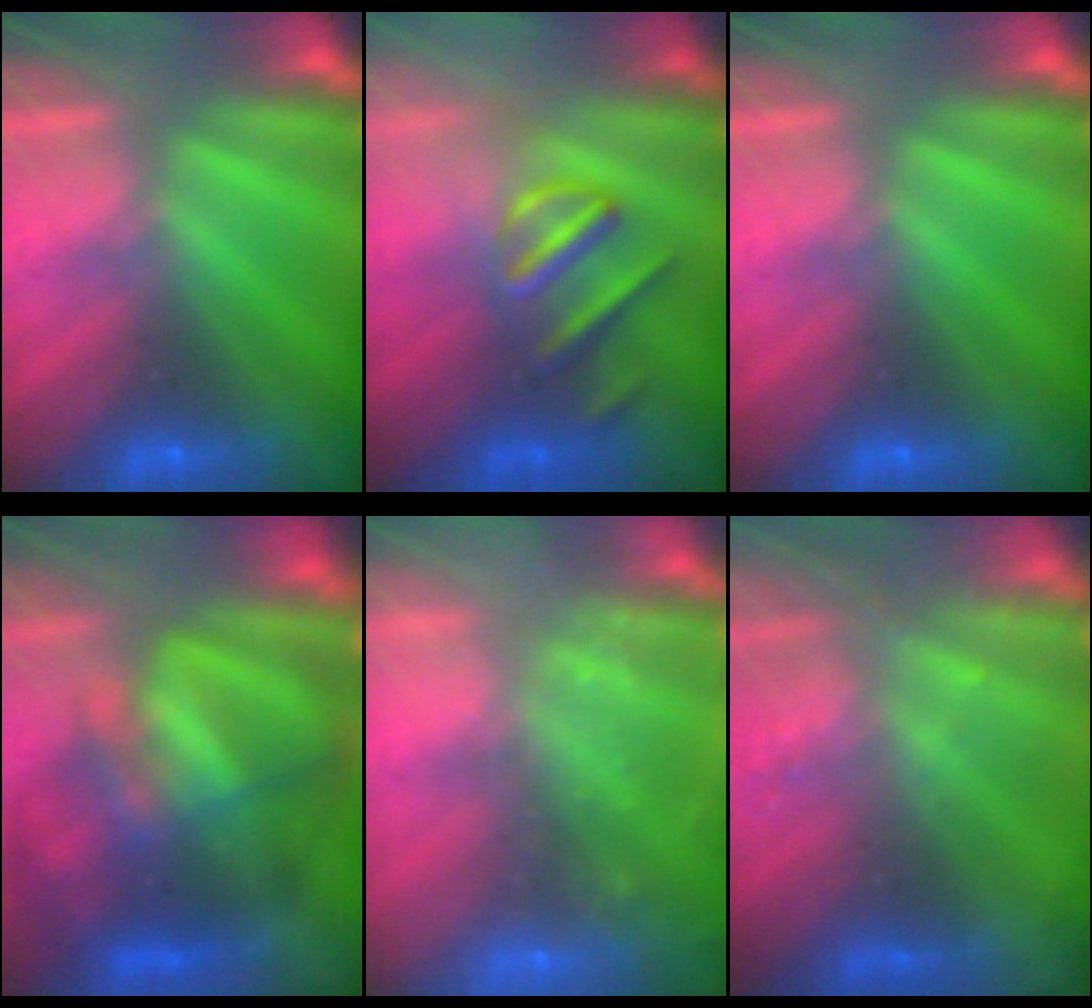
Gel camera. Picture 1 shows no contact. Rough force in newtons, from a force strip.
{"total": 3.0}
{"total": 0.0}
{"total": 11.5}
{"total": 8.5}
{"total": 2.4}